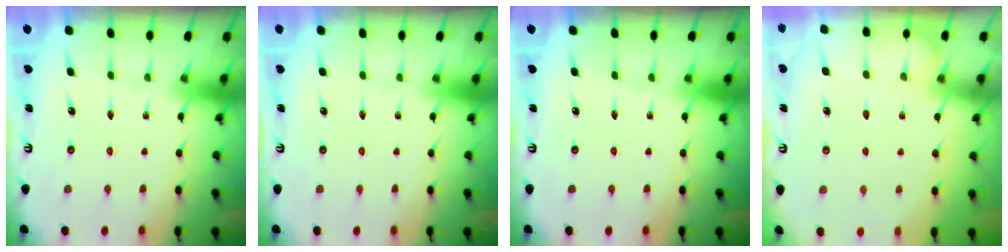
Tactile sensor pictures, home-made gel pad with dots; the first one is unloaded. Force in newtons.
{"total": 0.0}
{"total": 0.0}
{"total": 2.3, "press": 2.3, "slide": 0.3}